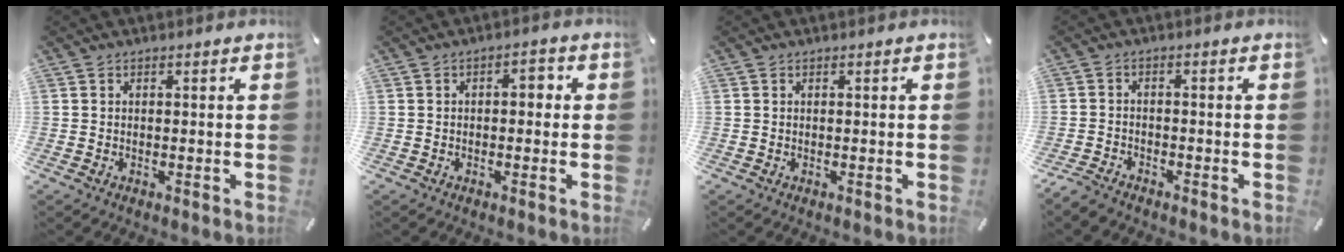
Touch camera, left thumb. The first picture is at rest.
{"total": 3.0, "force": [-0.6, 1.9, 2.2], "torque": [-0.031, 0.008, -0.019]}
{"total": 0.0}
{"total": 2.8, "force": [-2.6, 0.9, 0.5], "torque": [-0.024, 0.011, -0.056]}